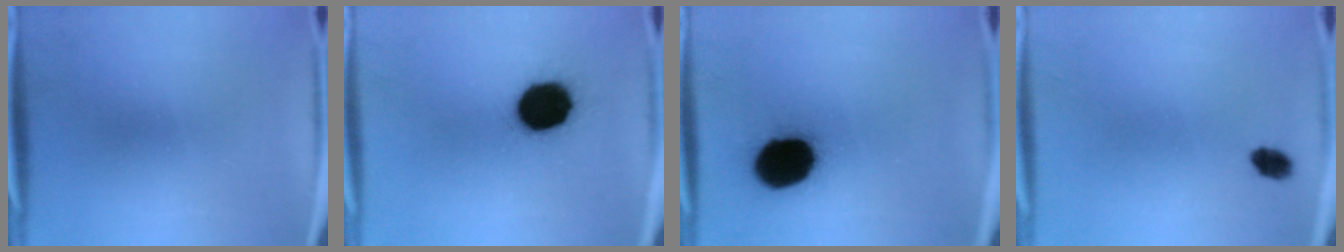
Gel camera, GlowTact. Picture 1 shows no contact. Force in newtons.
{"total": 16.7}
{"total": 20.1}
{"total": 2.9}